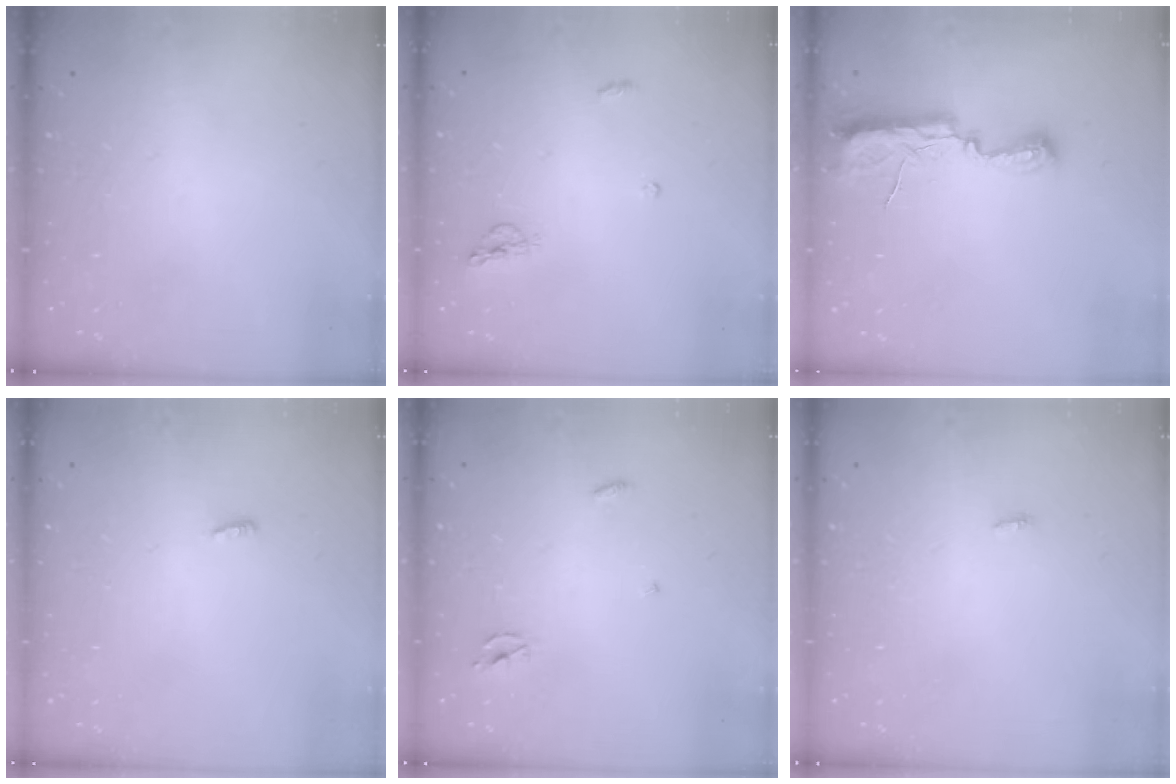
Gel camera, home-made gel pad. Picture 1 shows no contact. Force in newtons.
{"total": 5.4, "press": 5.4, "slide": 0.5}
{"total": 10.1, "press": 8.9, "slide": 4.8}
{"total": 2.8, "press": 2.7, "slide": 0.8}
{"total": 2.3, "press": 2.3, "slide": 0.2}
{"total": 2.8, "press": 1.8, "slide": 2.2}